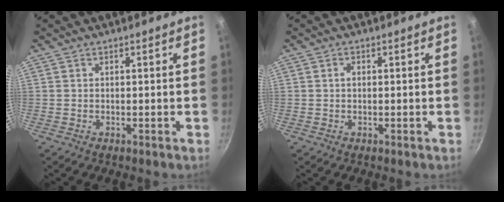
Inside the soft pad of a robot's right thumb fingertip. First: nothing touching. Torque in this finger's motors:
{"motor_torque": [-0.05, 0.33, 0.28, -0.13, -0.09]}